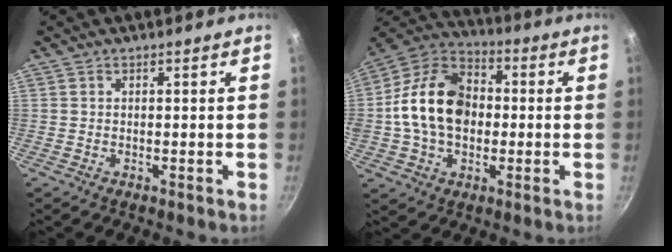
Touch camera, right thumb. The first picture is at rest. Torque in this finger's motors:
{"motor_torque": [2.36, 2.65, 1.45, -0.85, 0.67]}